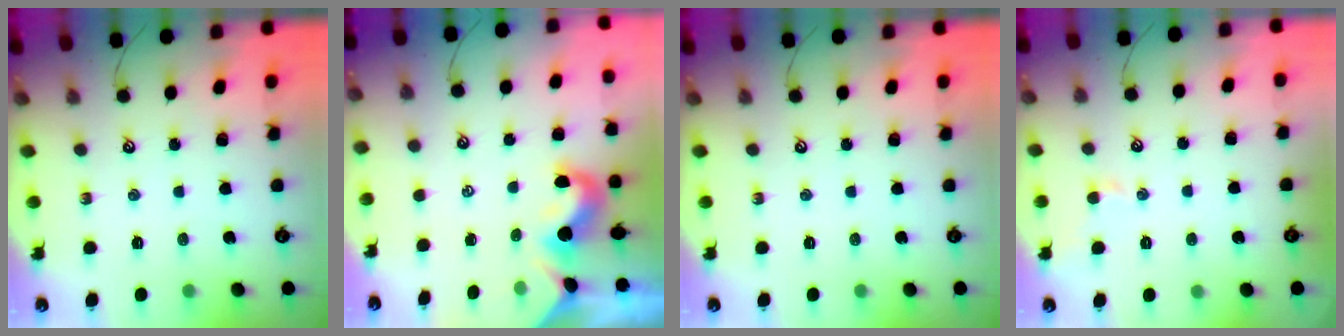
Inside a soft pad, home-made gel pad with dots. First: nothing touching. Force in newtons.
{"total": 1.9, "press": 1.8, "slide": 0.6}
{"total": 0.0}
{"total": 0.5, "press": 0.4, "slide": 0.4}